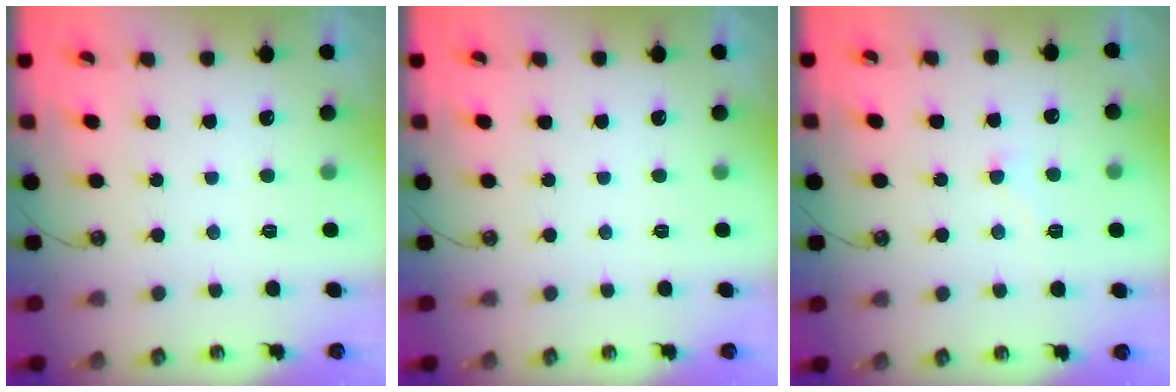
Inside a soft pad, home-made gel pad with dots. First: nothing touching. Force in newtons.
{"total": 0.0}
{"total": 2.6, "press": 2.6, "slide": 0.5}